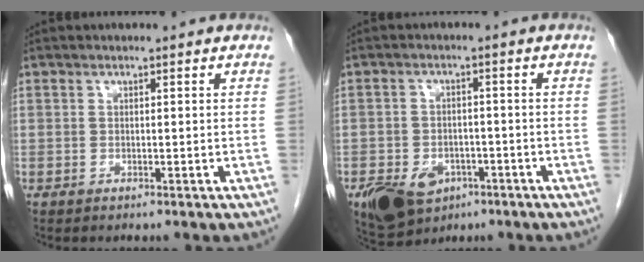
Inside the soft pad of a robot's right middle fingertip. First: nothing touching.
{"total": 10.8, "force": [-5.5, 7.6, 5.2], "torque": [-0.107, 0.006, -0.079]}